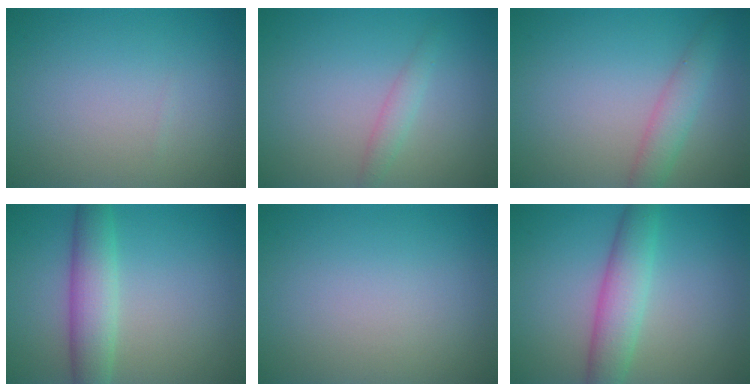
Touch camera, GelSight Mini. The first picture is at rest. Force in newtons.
{"total": 1.4, "press": 1.4, "slide": 0.1}
{"total": 2.4, "press": 2.4, "slide": 0.1}
{"total": 4.5, "press": 4.5, "slide": 0.1}
{"total": 0.0}
{"total": 4.4, "press": 4.4, "slide": 0.2}